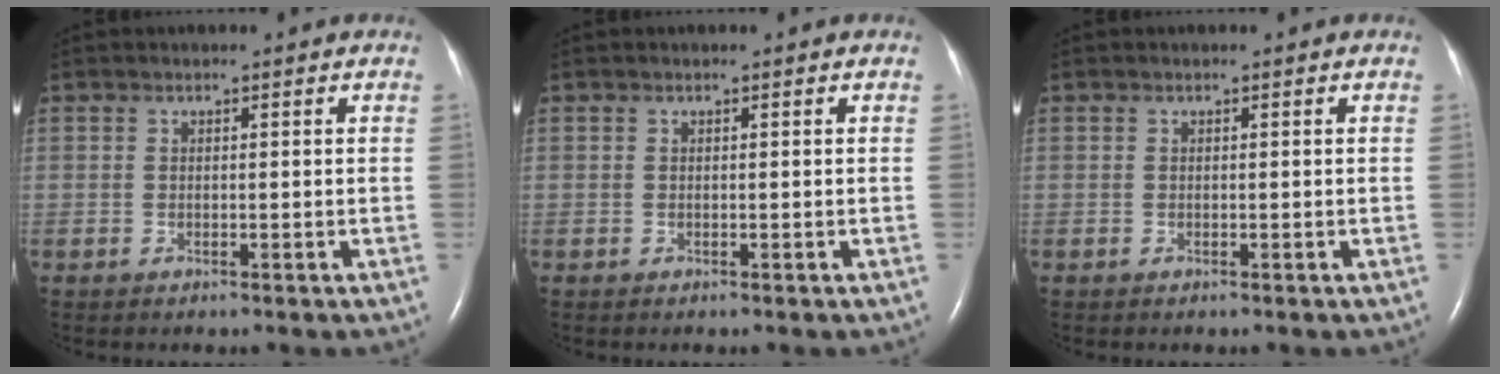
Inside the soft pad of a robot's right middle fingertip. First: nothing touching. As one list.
[{"total": 0.0}, {"total": 0.0}]